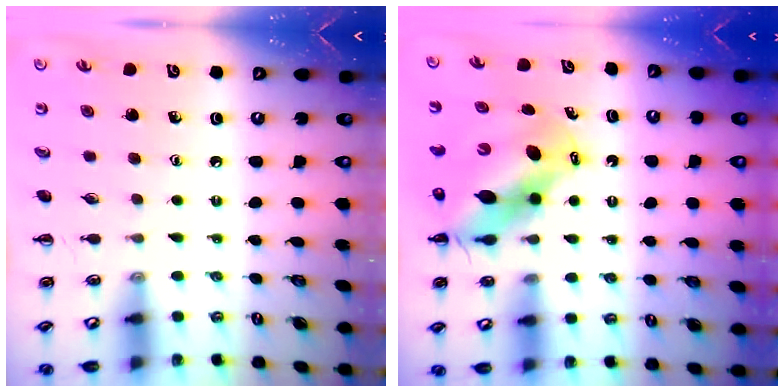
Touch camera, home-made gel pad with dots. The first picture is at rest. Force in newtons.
{"total": 11.6, "press": 11.3, "slide": 2.9}